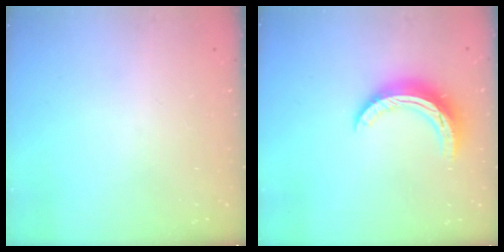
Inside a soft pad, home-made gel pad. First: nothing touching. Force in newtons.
{"total": 10.8, "press": 10.8, "slide": 0.5}